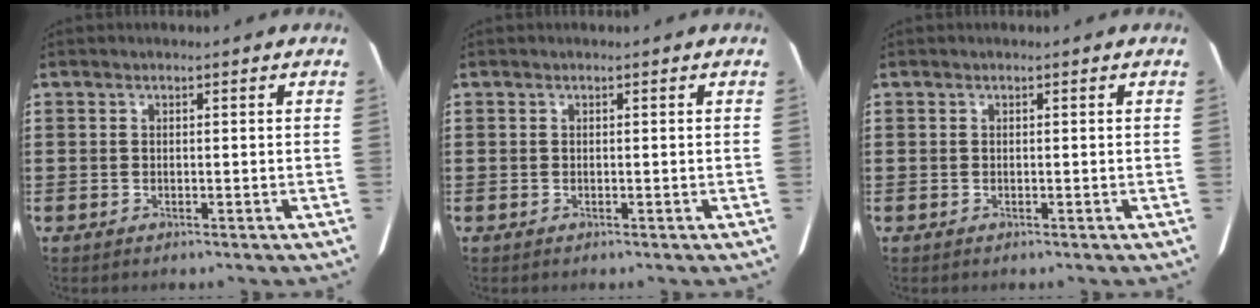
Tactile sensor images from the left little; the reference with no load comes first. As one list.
[{"total": 0.0}, {"total": 0.0}]